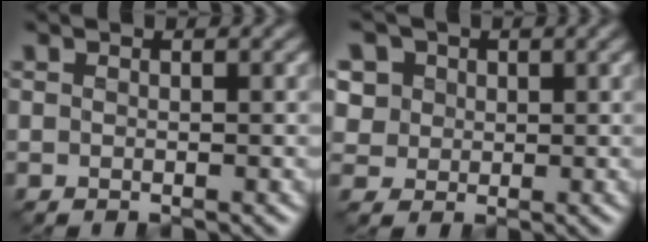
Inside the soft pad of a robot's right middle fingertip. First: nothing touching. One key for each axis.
{"total": 5.7, "fx": 2.6, "fy": 4.5, "fz": 2.1, "tx": -0.058, "ty": 0.009, "tz": 0.039}